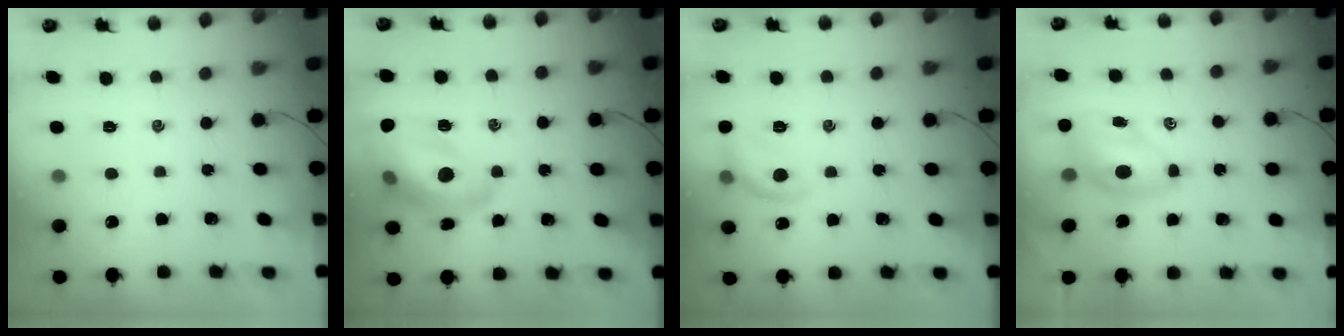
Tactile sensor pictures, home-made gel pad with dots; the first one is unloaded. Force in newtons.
{"total": 19.4, "press": 19.2, "slide": 3.1}
{"total": 9.6, "press": 9.6, "slide": 0.7}
{"total": 6.7, "press": 6.6, "slide": 1.1}